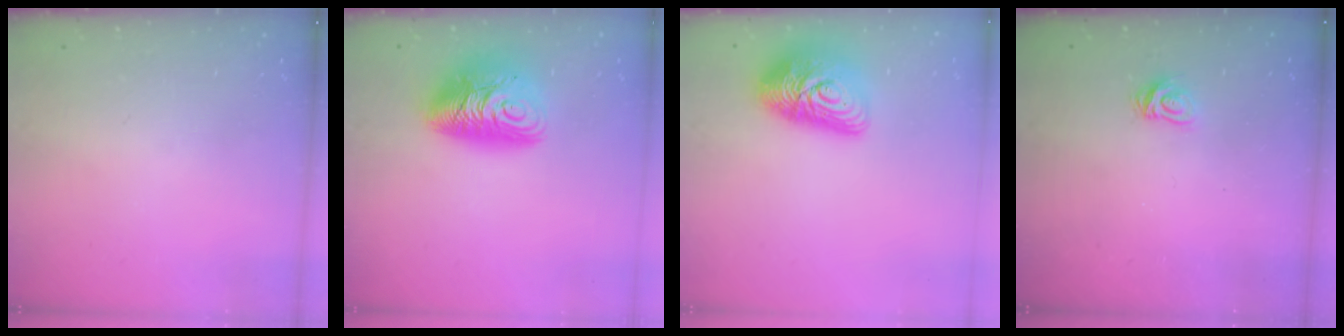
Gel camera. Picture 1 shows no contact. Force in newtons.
{"total": 12.2, "press": 12.1, "slide": 1.2}
{"total": 14.4, "press": 14.4, "slide": 1.0}
{"total": 4.0, "press": 4.0, "slide": 0.4}